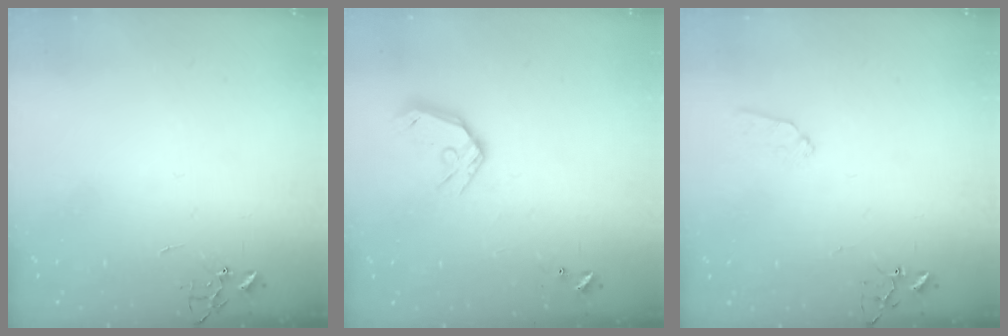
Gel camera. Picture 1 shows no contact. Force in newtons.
{"total": 11.2, "press": 11.0, "slide": 1.8}
{"total": 7.7, "press": 7.6, "slide": 0.9}